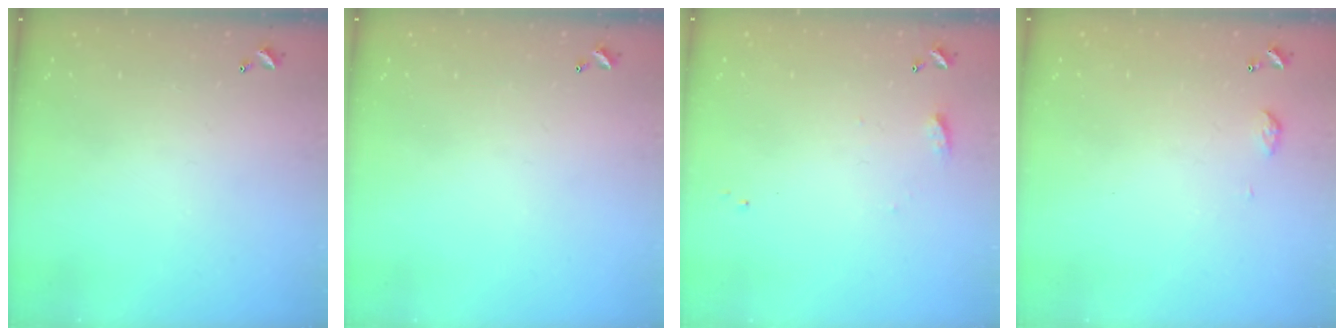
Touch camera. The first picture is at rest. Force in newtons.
{"total": 0.0}
{"total": 7.2, "press": 7.2, "slide": 0.7}
{"total": 4.6, "press": 4.5, "slide": 0.6}